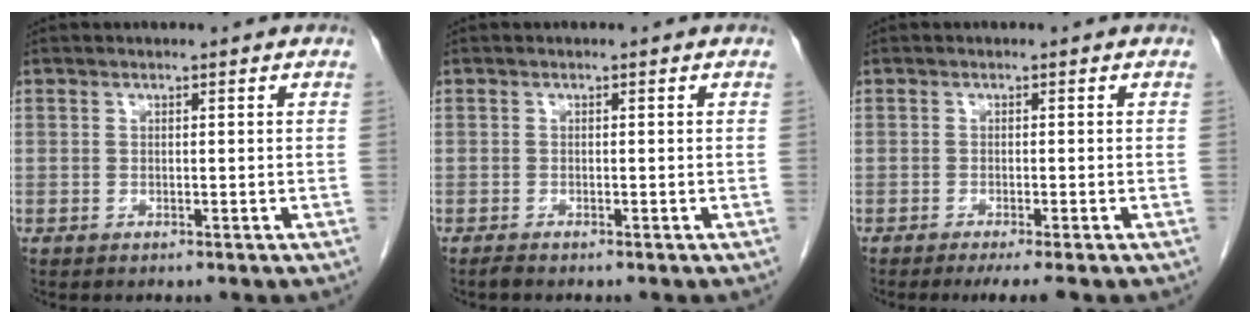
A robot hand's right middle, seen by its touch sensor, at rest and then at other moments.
{"total": 0.6, "force": [-0.6, 0.0, 0.2], "torque": [-0.013, -0.003, -0.012]}
{"total": 4.0, "force": [-2.9, 0.0, 2.7], "torque": [-0.032, -0.009, -0.042]}